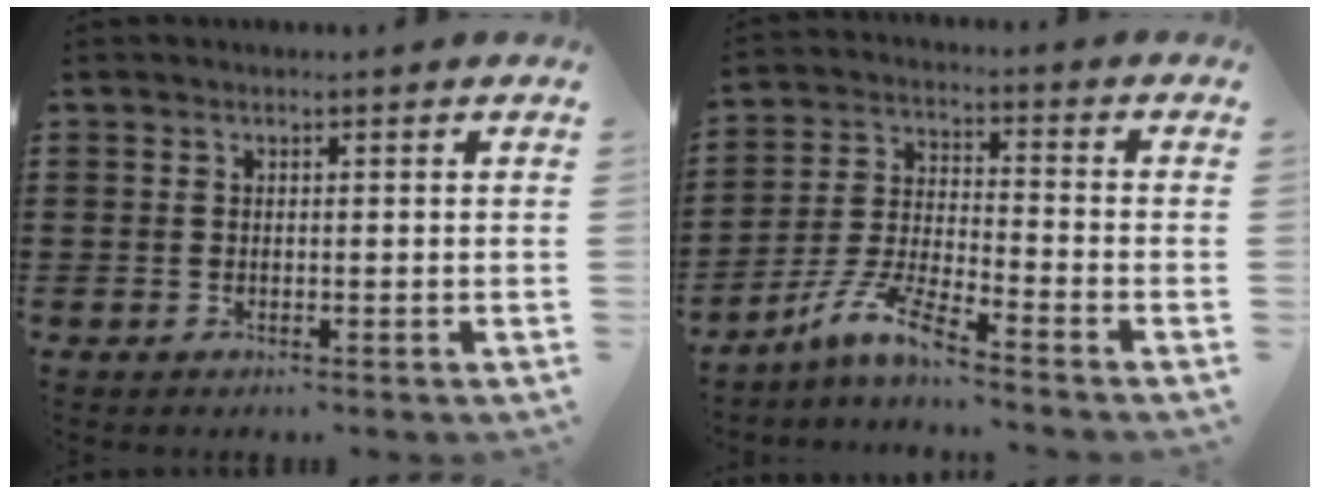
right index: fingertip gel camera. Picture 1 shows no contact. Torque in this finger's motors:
{"motor_torque": [-0.37, 1.54, -1.06, -0.21]}